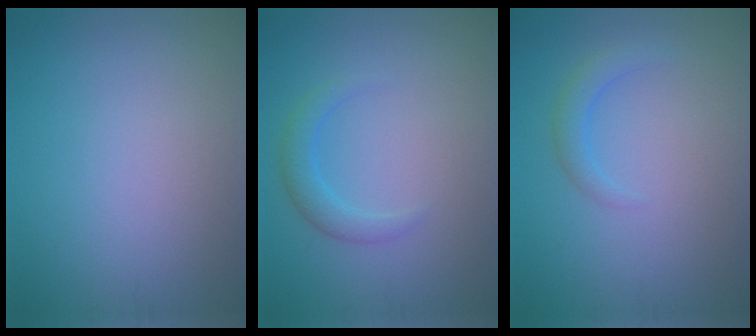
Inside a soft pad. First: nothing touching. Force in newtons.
{"total": 2.0, "press": 2.0, "slide": 0.1}
{"total": 1.6, "press": 1.6, "slide": 0.0}